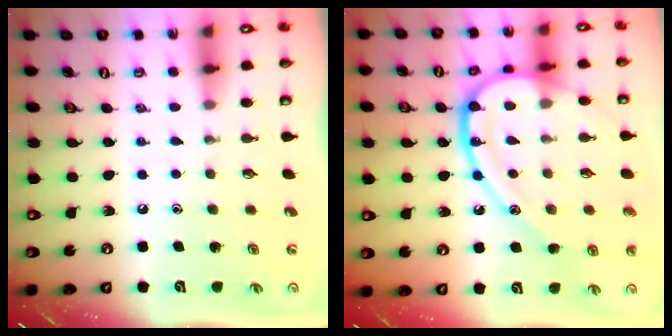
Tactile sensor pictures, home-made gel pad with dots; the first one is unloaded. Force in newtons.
{"total": 18.6, "press": 18.6, "slide": 1.6}